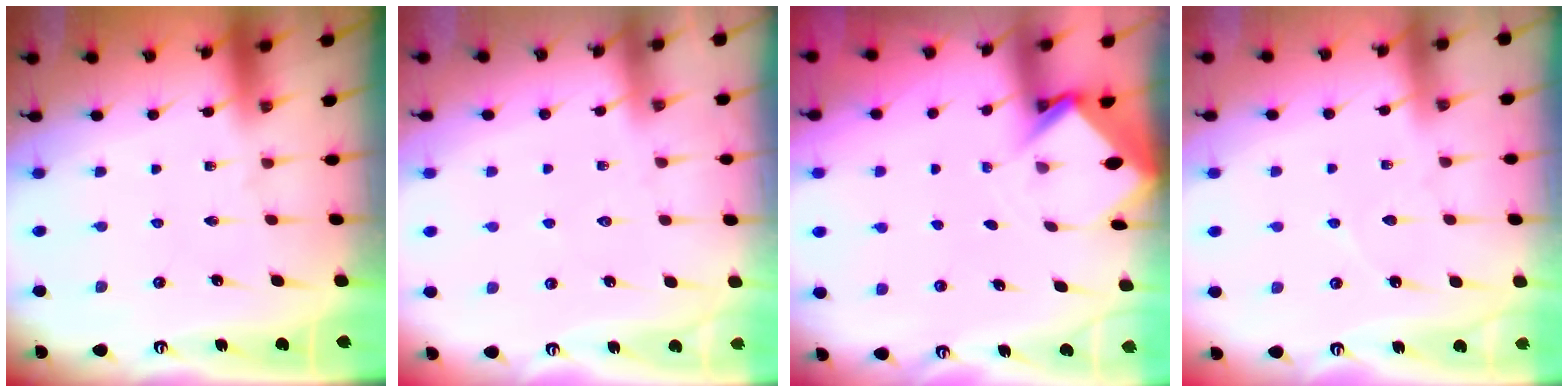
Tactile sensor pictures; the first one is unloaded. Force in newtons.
{"total": 5.7, "press": 5.7, "slide": 0.7}
{"total": 2.9, "press": 2.9, "slide": 0.2}
{"total": 2.7, "press": 2.7, "slide": 0.3}